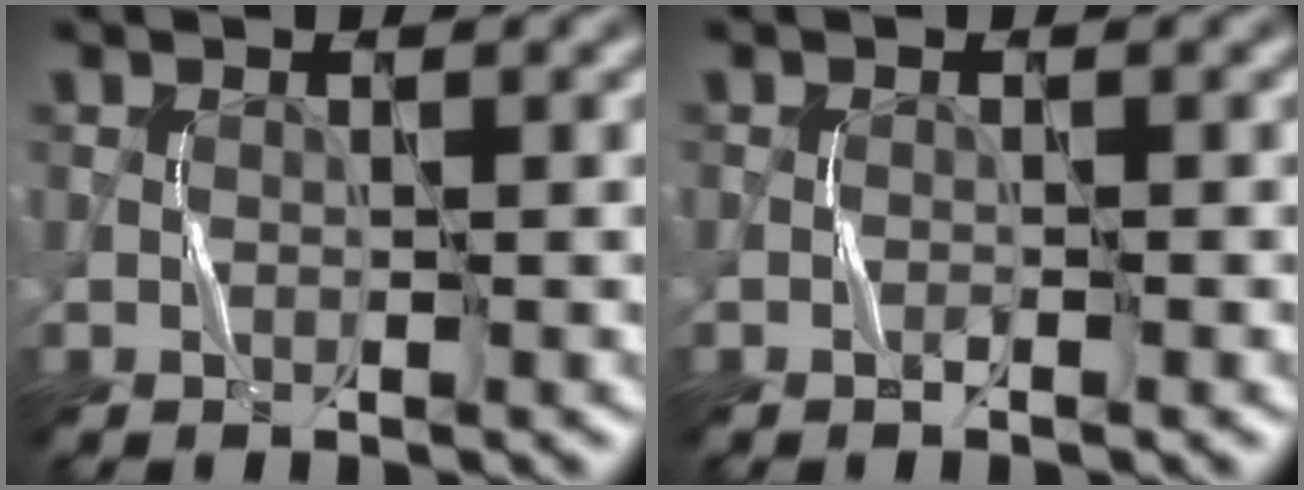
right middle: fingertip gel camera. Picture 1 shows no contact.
{"total": 0.7, "force": [-0.6, 0.0, 0.4], "torque": [-0.009, 0.004, -0.012]}